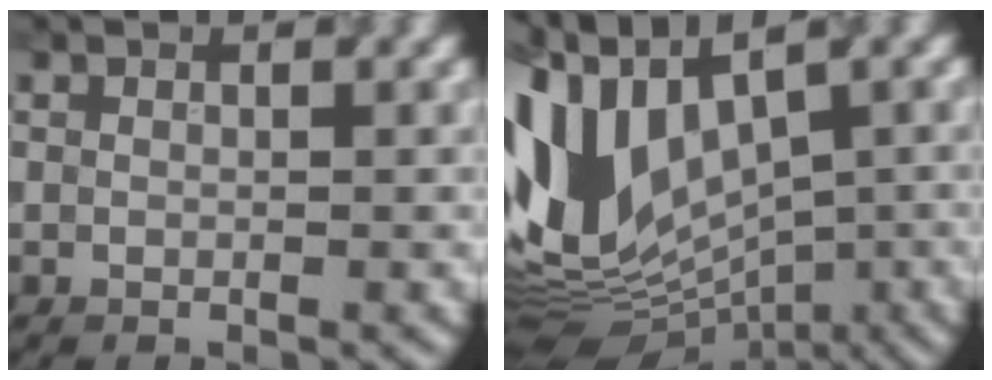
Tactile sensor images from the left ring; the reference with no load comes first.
{"total": 13.0, "force": [0.9, 7.7, 10.4], "torque": [-0.219, 0.004, 0.023]}